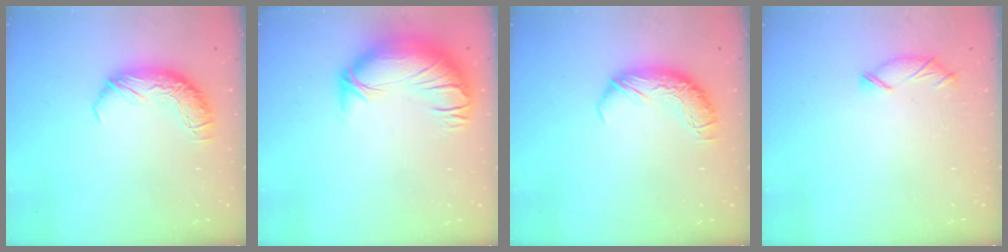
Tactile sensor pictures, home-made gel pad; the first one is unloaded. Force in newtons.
{"total": 3.7, "press": 2.0, "slide": 3.1}
{"total": 0.0}
{"total": 6.2, "press": 6.2, "slide": 0.6}